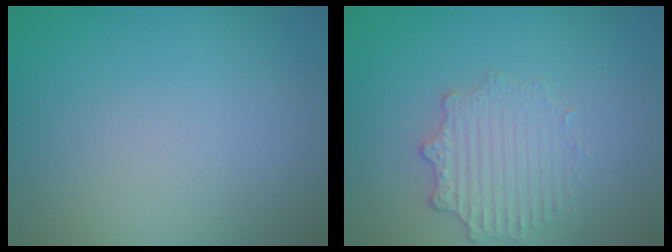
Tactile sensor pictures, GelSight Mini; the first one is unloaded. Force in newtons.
{"total": 2.8, "press": 2.5, "slide": 1.4}